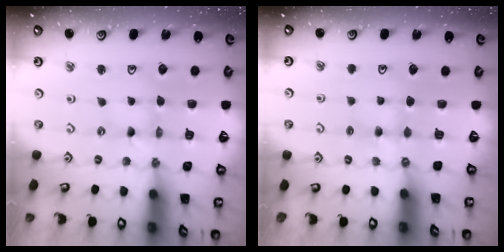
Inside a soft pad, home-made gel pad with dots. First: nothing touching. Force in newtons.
{"total": 3.5, "press": 3.5, "slide": 0.4}